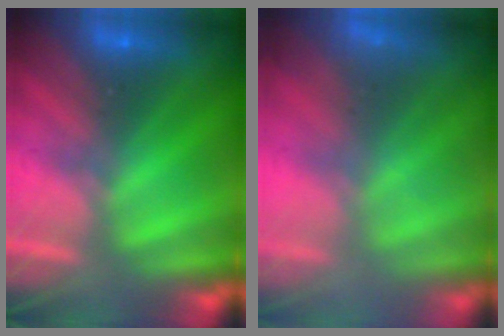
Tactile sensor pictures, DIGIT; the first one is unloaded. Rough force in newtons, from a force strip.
{"total": 1.0}